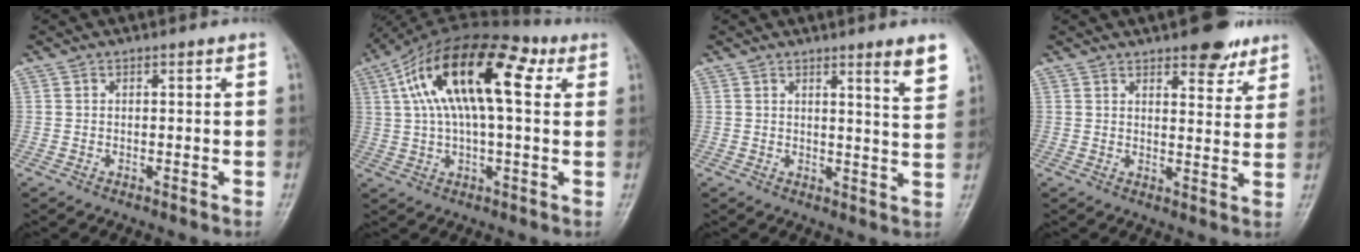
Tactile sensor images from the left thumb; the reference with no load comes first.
{"total": 18.6, "force": [5.5, 7.9, 15.9], "torque": [-0.267, 0.038, 0.083]}
{"total": 5.5, "force": [3.6, 0.0, 4.1], "torque": [-0.049, -0.031, 0.049]}
{"total": 7.6, "force": [5.3, 3.2, 4.4], "torque": [-0.024, -0.026, 0.069]}